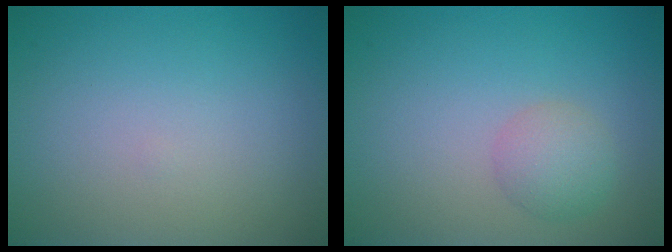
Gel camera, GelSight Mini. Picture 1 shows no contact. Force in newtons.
{"total": 2.3, "press": 2.3, "slide": 0.1}